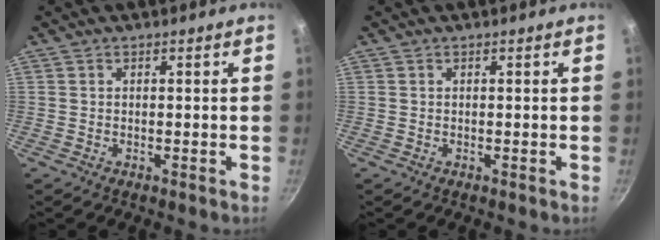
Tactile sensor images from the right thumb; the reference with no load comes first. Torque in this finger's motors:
{"motor_torque": [-0.02, -0.02, 0.01, 0.01, 0.00]}